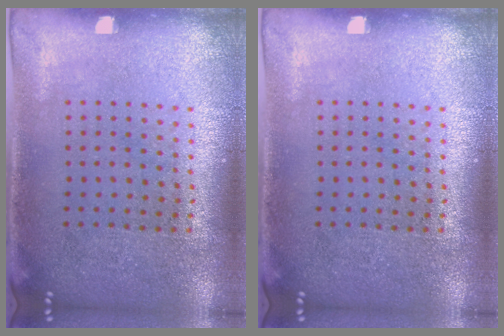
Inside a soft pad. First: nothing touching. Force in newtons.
{"total": 0.0}